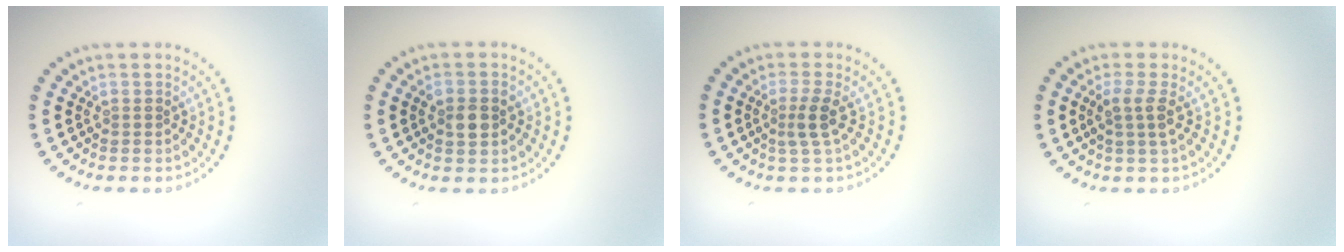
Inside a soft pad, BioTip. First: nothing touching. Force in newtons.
{"total": 2.5, "press": 2.5, "slide": 0.3}
{"total": 2.0, "press": 1.4, "slide": 1.3}
{"total": 1.9, "press": 1.6, "slide": 1.1}